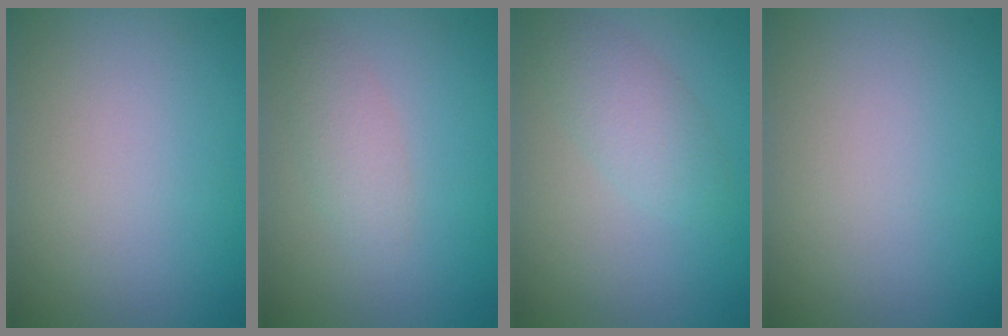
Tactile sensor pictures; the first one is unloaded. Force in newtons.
{"total": 1.9, "press": 1.9, "slide": 0.1}
{"total": 2.6, "press": 2.6, "slide": 0.2}
{"total": 0.0}